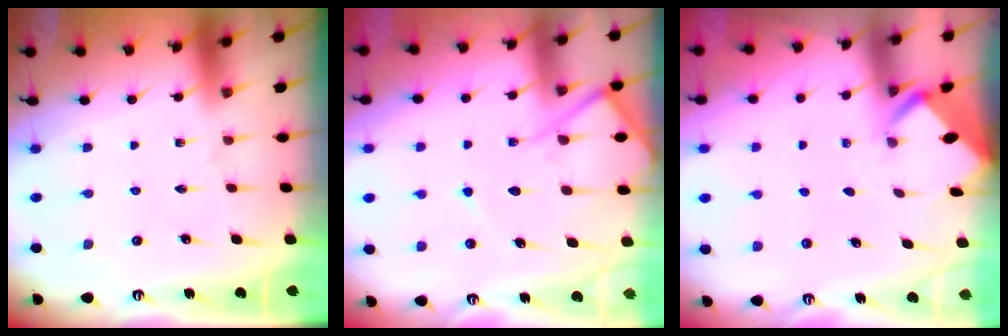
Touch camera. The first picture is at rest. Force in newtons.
{"total": 10.5, "press": 10.5, "slide": 1.1}
{"total": 2.0, "press": 2.0, "slide": 0.2}